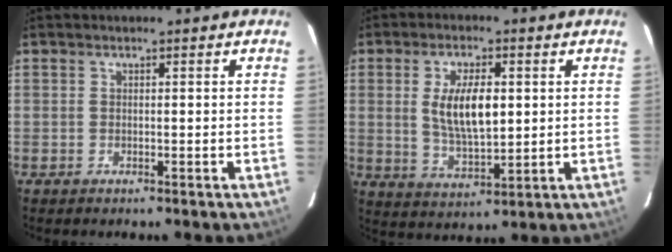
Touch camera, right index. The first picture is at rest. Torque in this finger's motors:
{"motor_torque": [0.54, -0.19, 0.26, 0.10]}